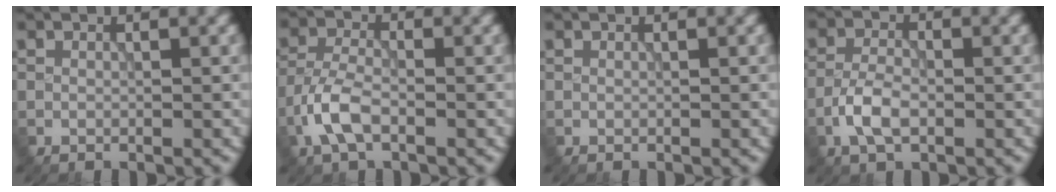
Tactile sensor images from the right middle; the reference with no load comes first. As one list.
[{"total": 4.0, "force": [-1.9, 1.8, 2.9], "torque": [-0.066, 0.003, -0.048]}, {"total": 0.0}, {"total": 3.3, "force": [-1.4, 1.6, 2.5], "torque": [-0.051, 0.003, -0.035]}]